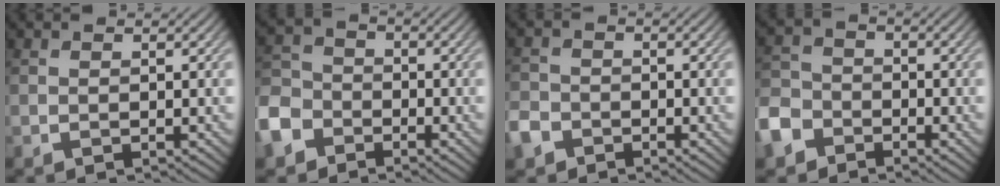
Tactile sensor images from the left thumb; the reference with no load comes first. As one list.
[{"total": 7.9, "force": [-4.5, 5.6, 3.2], "torque": [-0.100, -0.011, -0.110]}, {"total": 3.8, "force": [-2.4, 2.7, 1.2], "torque": [-0.036, -0.003, -0.057]}, {"total": 6.8, "force": [-4.1, 4.8, 2.6], "torque": [-0.076, -0.009, -0.102]}]